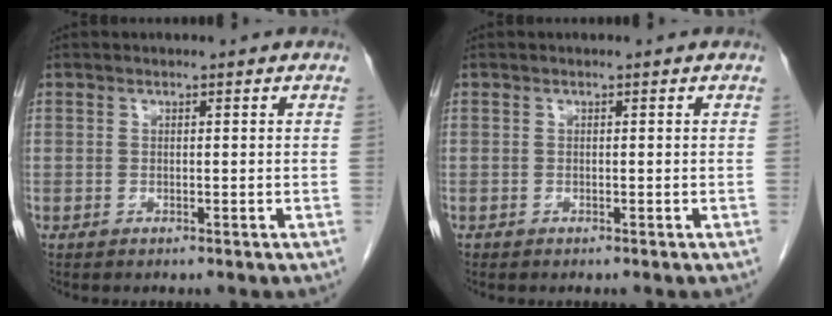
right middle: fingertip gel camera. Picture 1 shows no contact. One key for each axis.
{"total": 0.0}